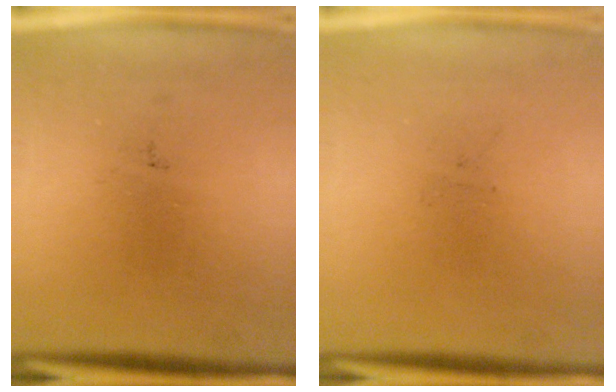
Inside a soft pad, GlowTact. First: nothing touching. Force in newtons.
{"total": 0.0}